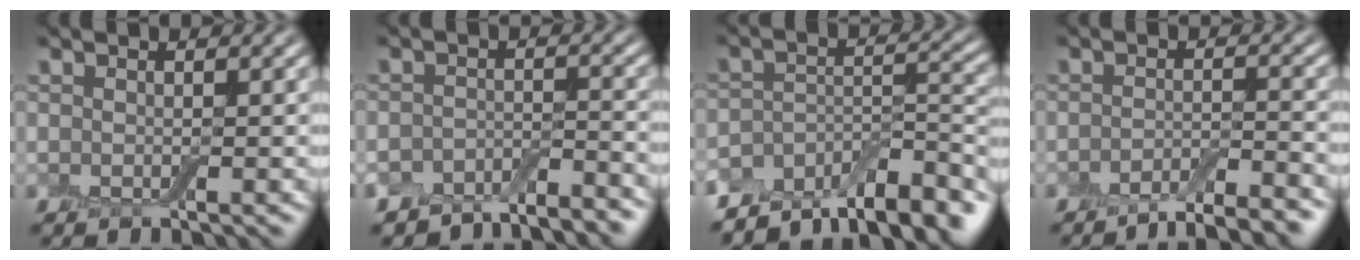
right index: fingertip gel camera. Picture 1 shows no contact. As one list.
[{"total": 4.8, "force": [-4.4, 1.3, 1.1], "torque": [-0.017, -0.008, -0.071]}, {"total": 9.0, "force": [-7.4, 3.2, 4.0], "torque": [-0.051, 0.005, -0.124]}, {"total": 4.6, "force": [-3.7, 0.9, 2.5], "torque": [-0.038, 0.002, -0.060]}]